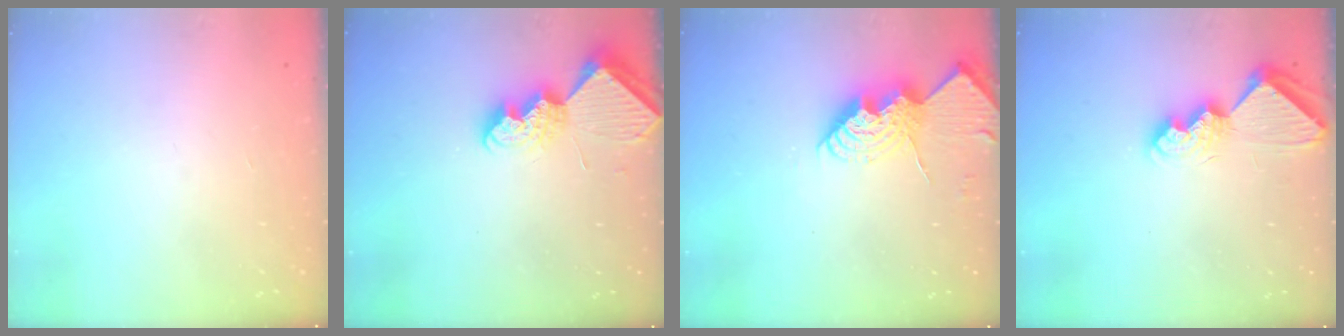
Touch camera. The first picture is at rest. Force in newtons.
{"total": 8.2, "press": 8.2, "slide": 0.4}
{"total": 14.4, "press": 14.3, "slide": 1.2}
{"total": 9.5, "press": 9.4, "slide": 0.8}